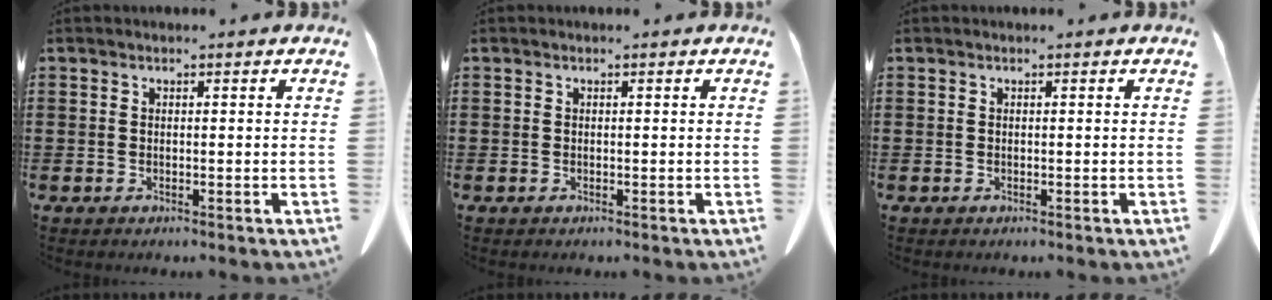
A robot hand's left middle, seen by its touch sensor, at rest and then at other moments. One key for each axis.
{"total": 0.0}
{"total": 0.0}